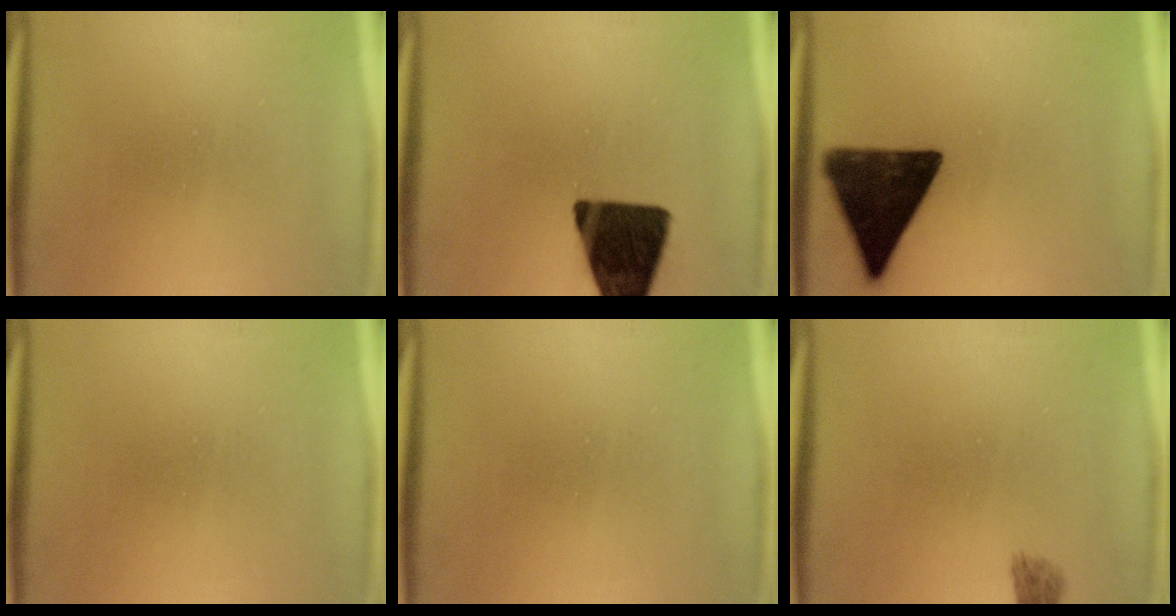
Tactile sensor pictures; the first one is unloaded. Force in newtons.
{"total": 17.0}
{"total": 13.3}
{"total": 0.0}
{"total": 0.0}
{"total": 1.6}